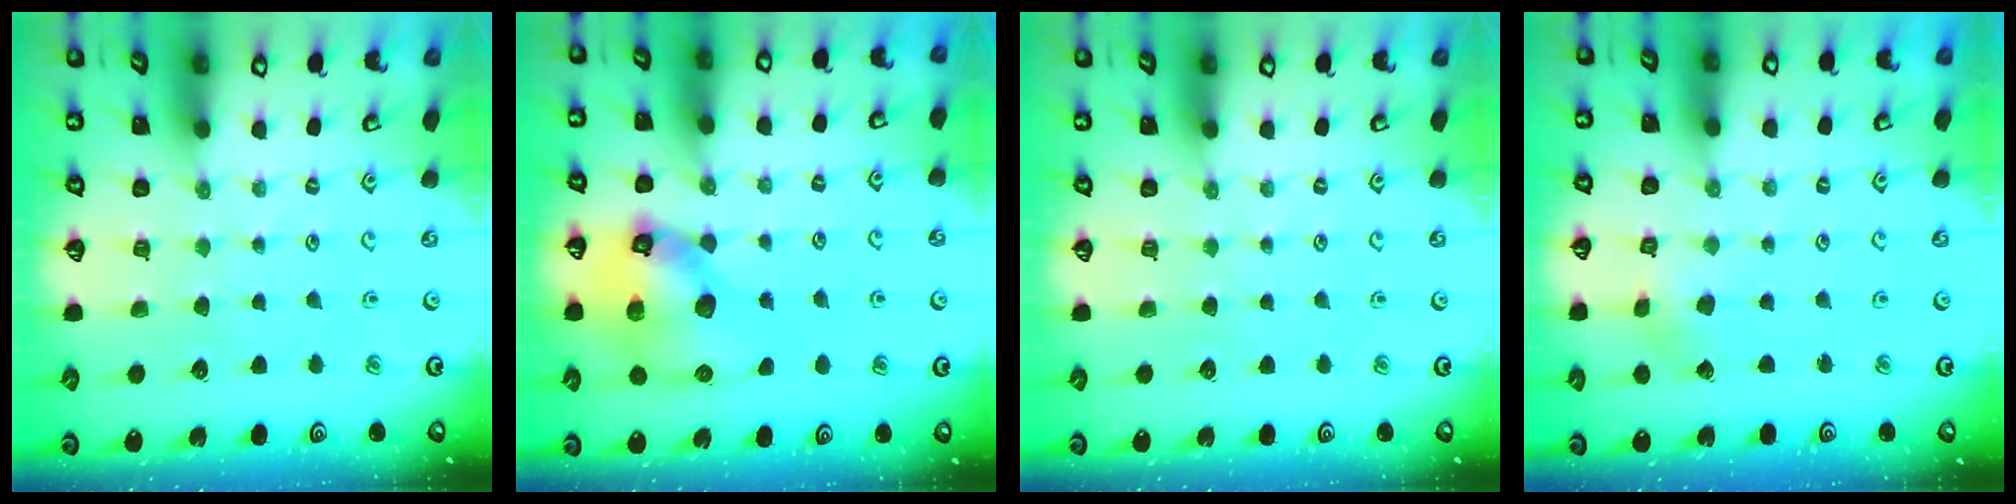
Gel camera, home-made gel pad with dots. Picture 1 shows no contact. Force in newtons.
{"total": 15.5, "press": 15.3, "slide": 2.2}
{"total": 0.0}
{"total": 1.7, "press": 1.7, "slide": 0.3}